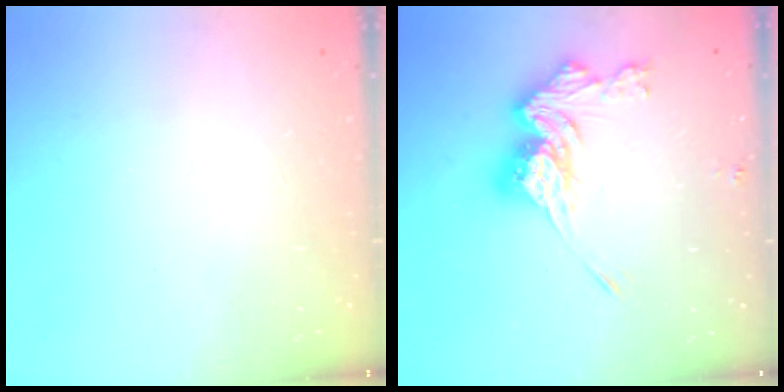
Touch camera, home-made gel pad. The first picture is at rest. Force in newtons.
{"total": 15.3, "press": 15.2, "slide": 0.3}